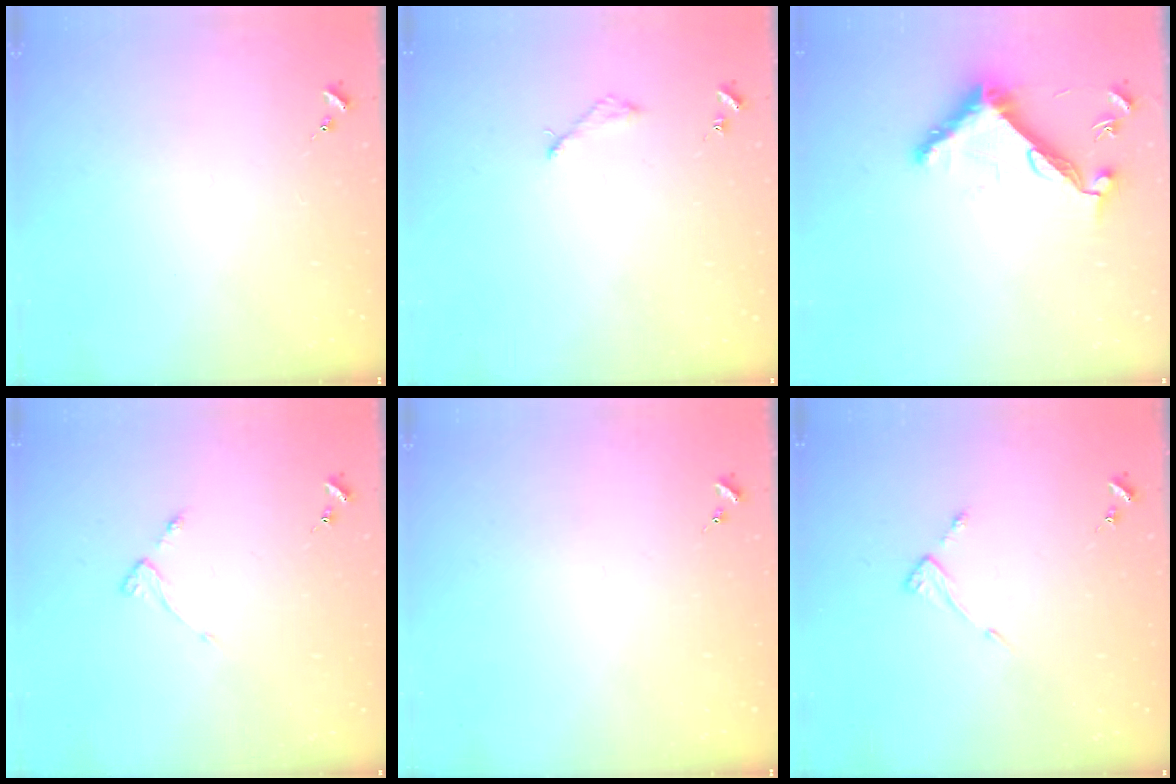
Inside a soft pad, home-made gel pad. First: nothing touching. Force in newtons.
{"total": 3.1, "press": 3.0, "slide": 0.3}
{"total": 11.1, "press": 11.0, "slide": 0.7}
{"total": 2.8, "press": 2.7, "slide": 0.5}
{"total": 0.0}
{"total": 3.6, "press": 3.6, "slide": 0.4}